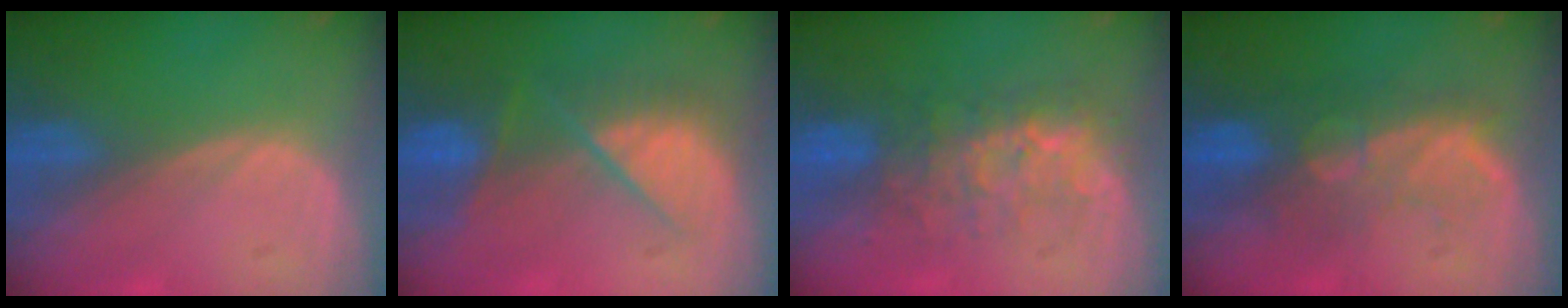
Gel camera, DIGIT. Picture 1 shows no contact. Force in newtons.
{"total": 8.0, "press": 7.6, "slide": 2.4}
{"total": 8.1, "press": 7.8, "slide": 2.3}
{"total": 10.0, "press": 8.6, "slide": 5.1}